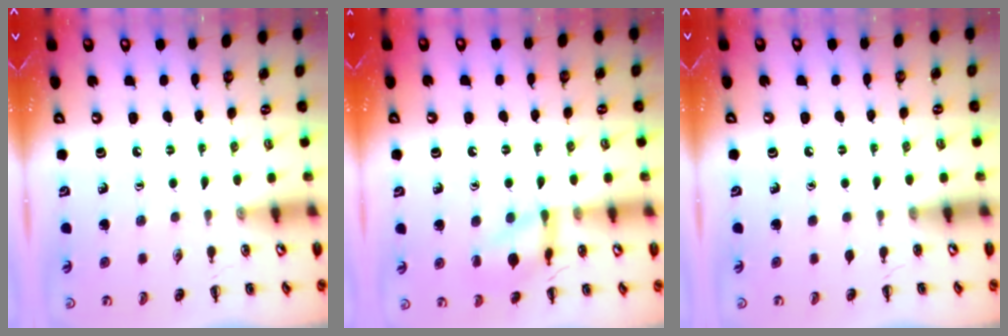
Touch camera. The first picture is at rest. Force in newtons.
{"total": 11.7, "press": 11.7, "slide": 0.4}
{"total": 0.0}